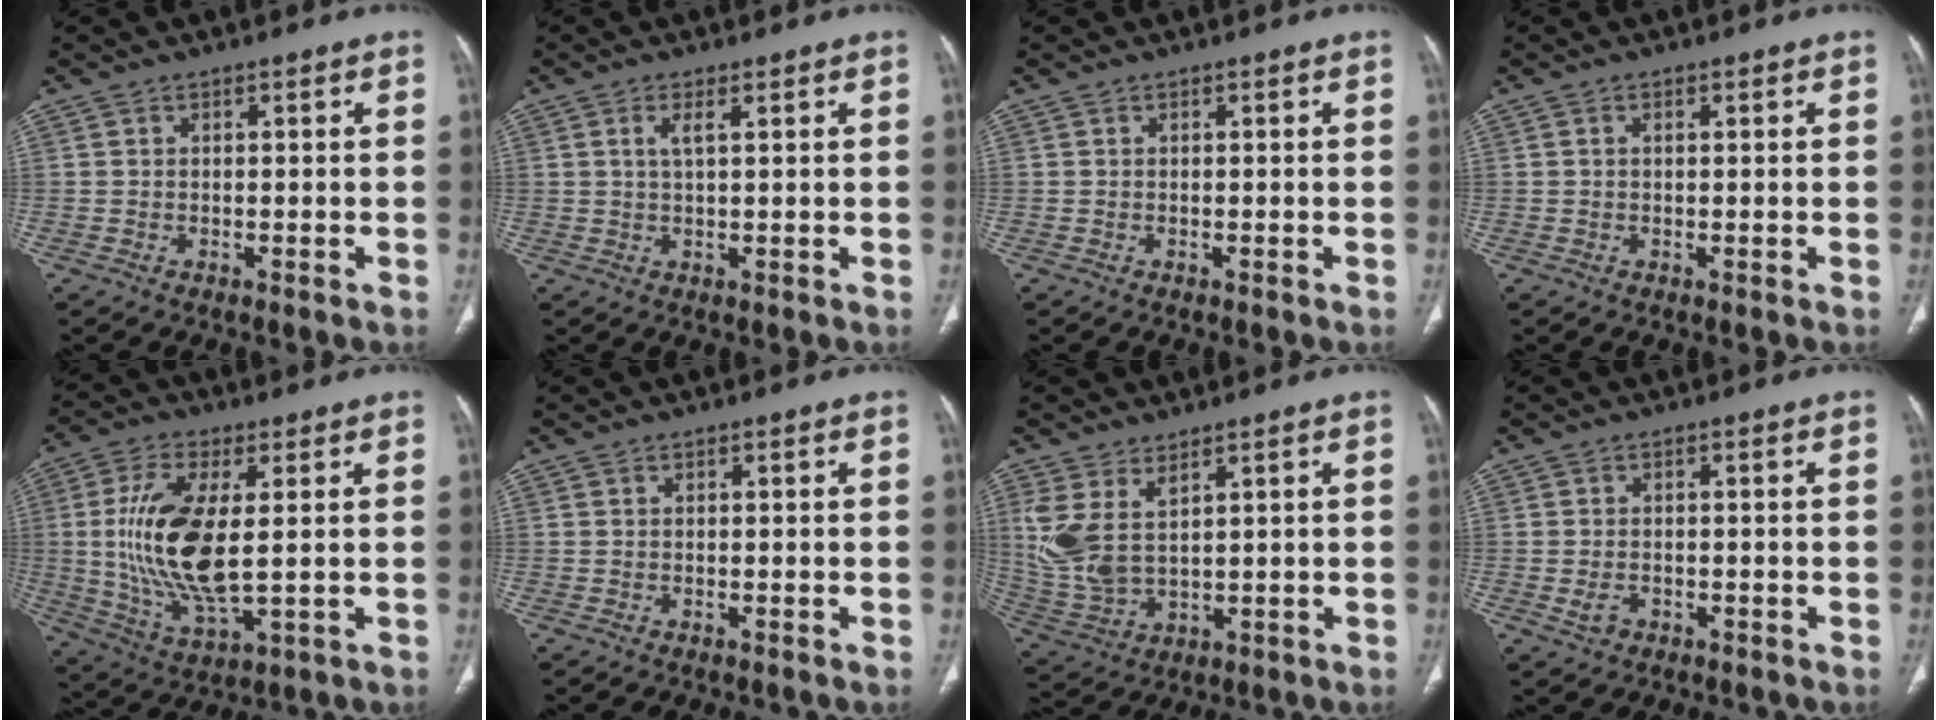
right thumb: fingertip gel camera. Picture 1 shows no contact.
{"total": 2.4, "force": [1.0, 0.7, 2.1], "torque": [-0.048, -0.001, 0.022]}
{"total": 0.0}
{"total": 0.6, "force": [0.2, 0.3, 0.5], "torque": [-0.013, 0.003, 0.002]}
{"total": 16.2, "force": [1.3, 6.6, 14.8], "torque": [-0.307, -0.017, 0.034]}
{"total": 0.0}
{"total": 9.7, "force": [4.1, 5.0, 7.2], "torque": [-0.161, -0.016, 0.100]}
{"total": 2.4, "force": [-0.8, 1.8, 1.4], "torque": [-0.027, 0.003, -0.009]}